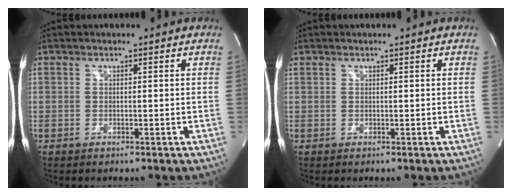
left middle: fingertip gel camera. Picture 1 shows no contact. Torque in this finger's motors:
{"motor_torque": [1.10, -1.04, 0.56, 0.12]}